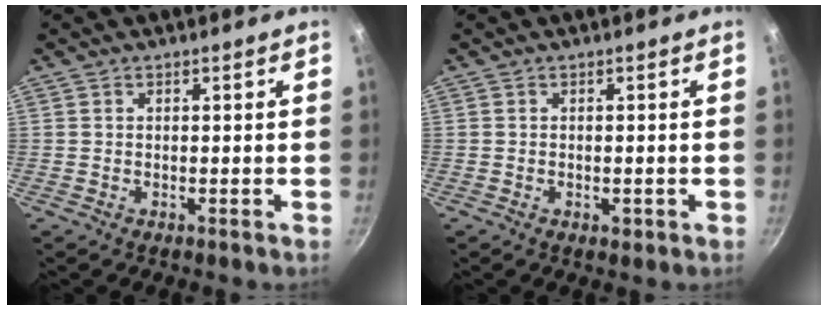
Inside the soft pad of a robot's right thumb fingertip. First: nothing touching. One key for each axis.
{"total": 1.5, "fx": -0.6, "fy": 0.8, "fz": 1.2, "tx": -0.015, "ty": -0.002, "tz": -0.008}